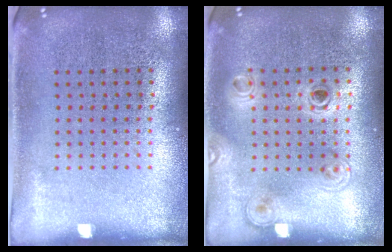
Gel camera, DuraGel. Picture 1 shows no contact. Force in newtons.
{"total": 1.4, "press": 1.2, "slide": 0.7}